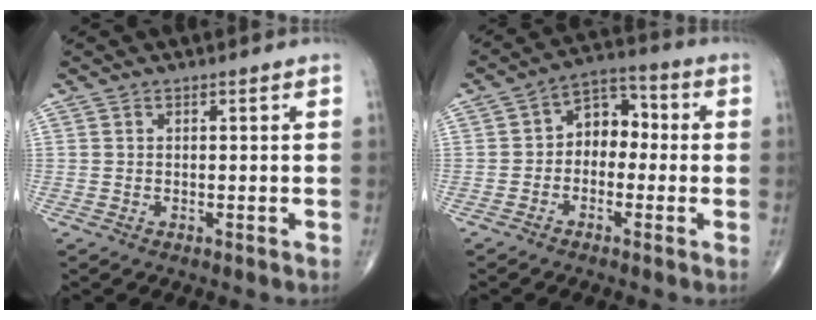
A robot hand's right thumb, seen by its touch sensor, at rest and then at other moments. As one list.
[{"total": 7.5, "force": [-0.6, 5.5, 5.0], "torque": [-0.043, 0.034, -0.028]}]